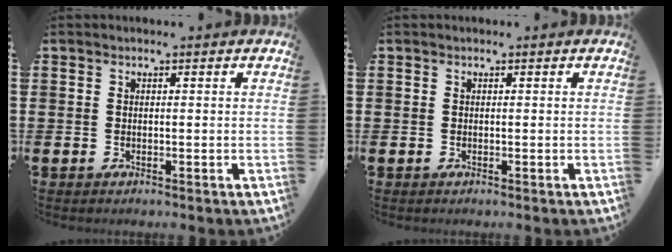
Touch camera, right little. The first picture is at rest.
{"total": 0.0}